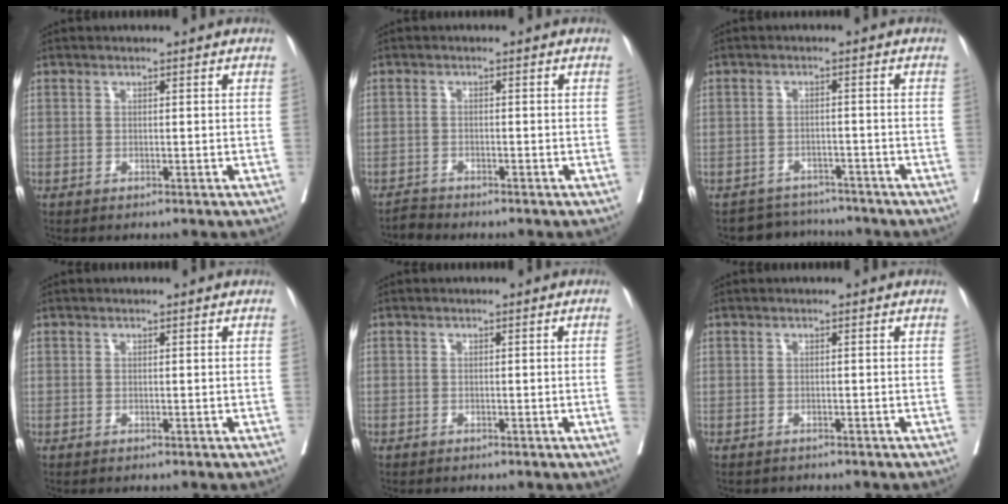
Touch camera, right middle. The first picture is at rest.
{"total": 1.5, "force": [-1.4, 0.0, -0.4], "torque": [0.009, -0.008, -0.028]}
{"total": 4.7, "force": [-4.2, 1.5, -1.1], "torque": [0.023, 0.016, -0.063]}
{"total": 0.0}
{"total": 0.7, "force": [-0.2, 0.0, 0.6], "torque": [-0.007, 0.001, -0.005]}
{"total": 1.2, "force": [-1.0, 0.7, -0.2], "torque": [-0.009, 0.000, -0.018]}